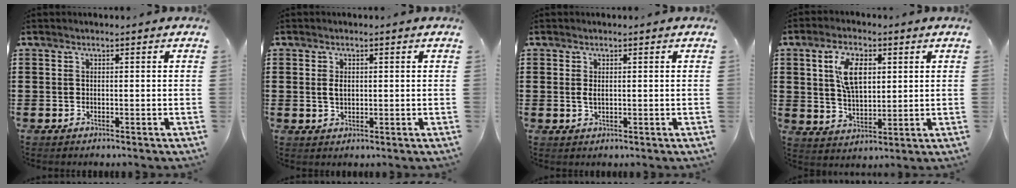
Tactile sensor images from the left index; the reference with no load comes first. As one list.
[{"total": 1.8, "force": [0.3, 1.0, 1.4], "torque": [-0.033, 0.006, 0.003]}, {"total": 1.2, "force": [0.1, 0.6, 1.1], "torque": [-0.024, 0.003, 0.001]}, {"total": 7.9, "force": [2.7, 3.9, 6.3], "torque": [-0.125, 0.003, 0.042]}]